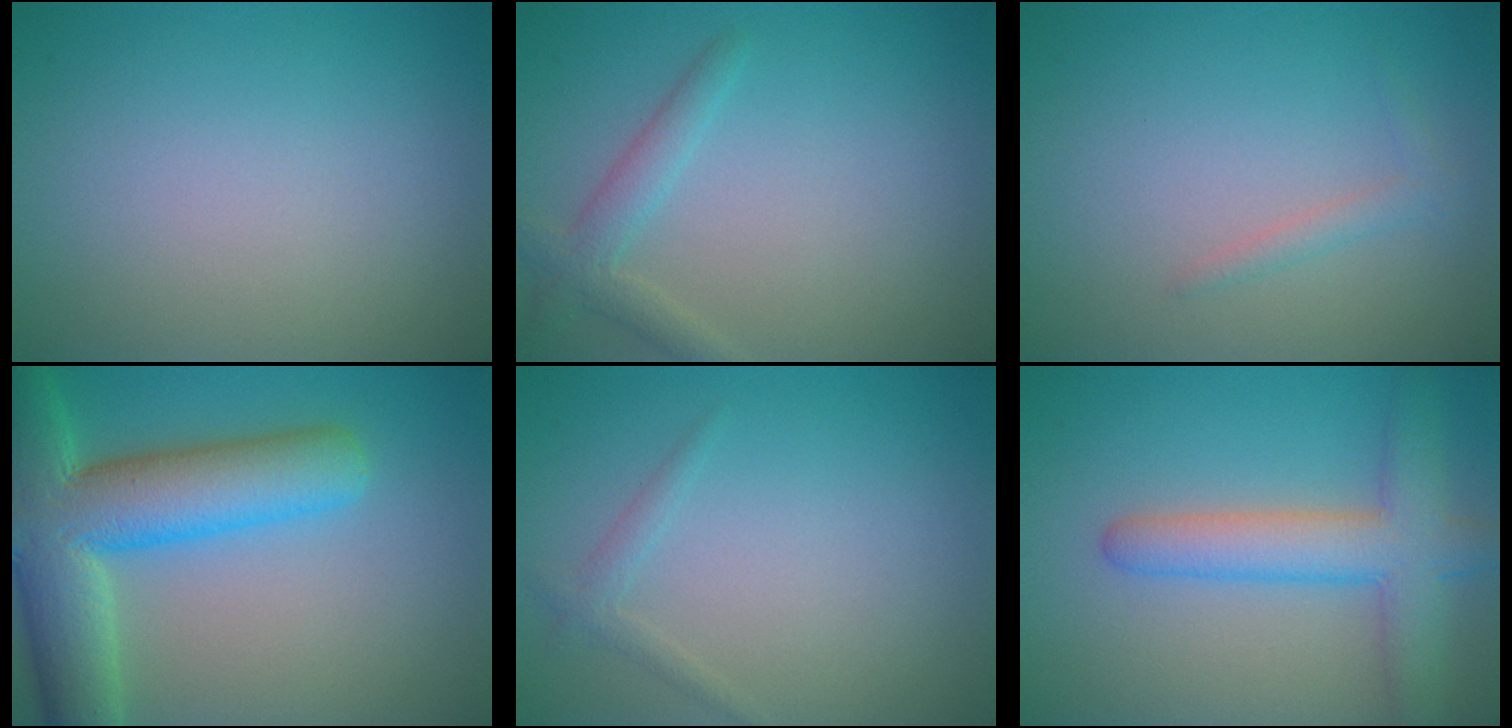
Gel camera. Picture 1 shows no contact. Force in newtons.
{"total": 2.4, "press": 2.3, "slide": 0.1}
{"total": 1.1, "press": 1.1, "slide": 0.0}
{"total": 11.3, "press": 11.2, "slide": 0.6}
{"total": 1.1, "press": 1.1, "slide": 0.1}
{"total": 5.5, "press": 5.5, "slide": 0.4}